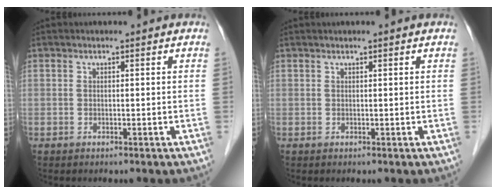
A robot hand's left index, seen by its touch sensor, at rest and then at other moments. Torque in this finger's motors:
{"motor_torque": [0.31, -0.24, 0.09, 0.00]}